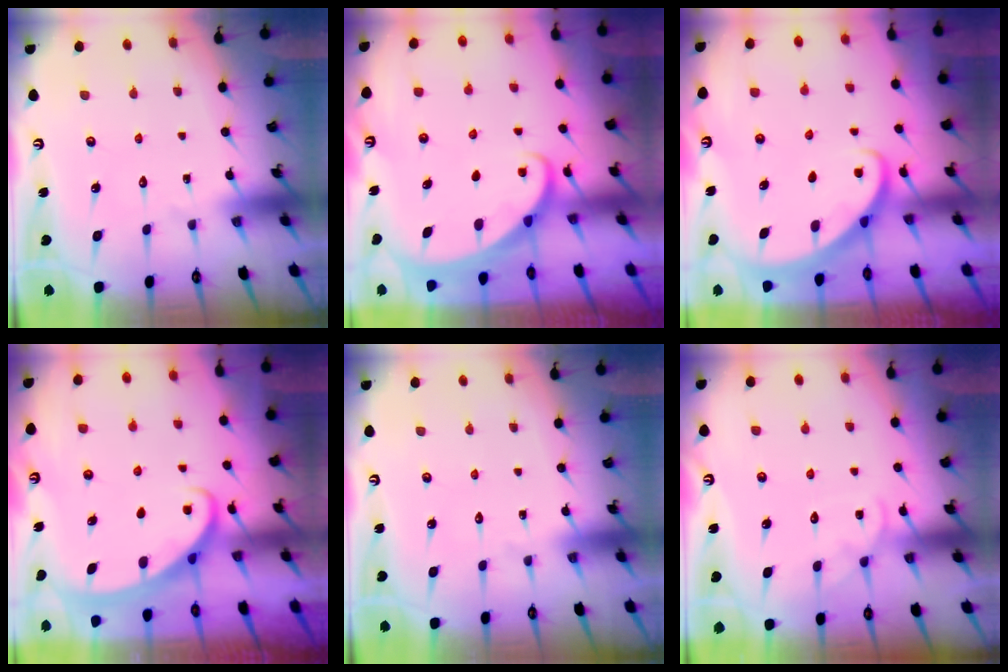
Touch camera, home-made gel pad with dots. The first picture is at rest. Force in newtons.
{"total": 1.6, "press": 1.6, "slide": 0.2}
{"total": 2.8, "press": 2.8, "slide": 0.2}
{"total": 2.6, "press": 2.6, "slide": 0.4}
{"total": 0.0}
{"total": 4.9, "press": 4.9, "slide": 0.6}